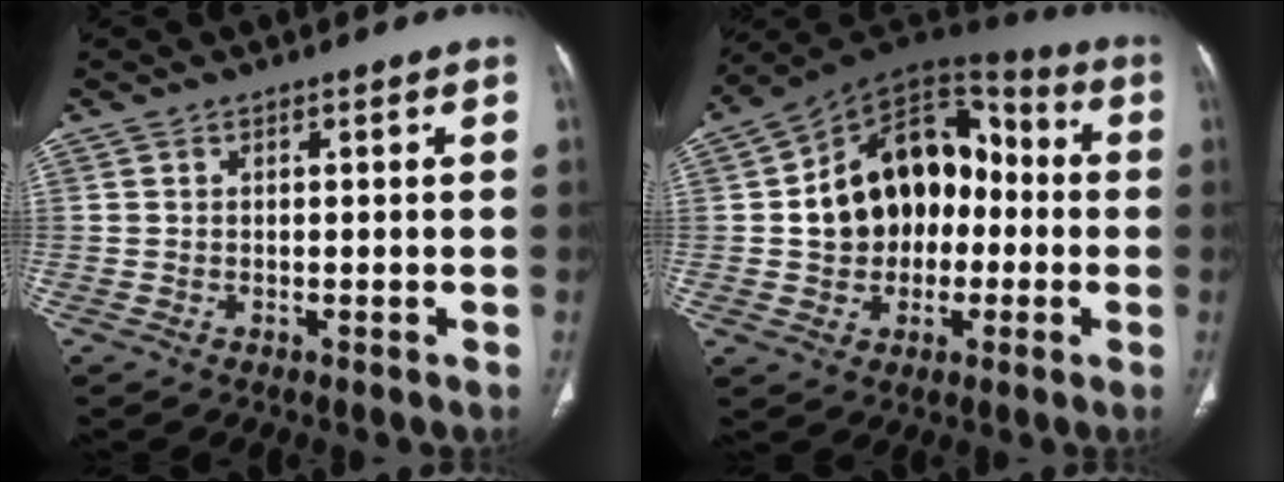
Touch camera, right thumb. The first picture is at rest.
{"total": 19.1, "force": [-0.5, 14.1, 12.9], "torque": [-0.161, 0.044, -0.009]}